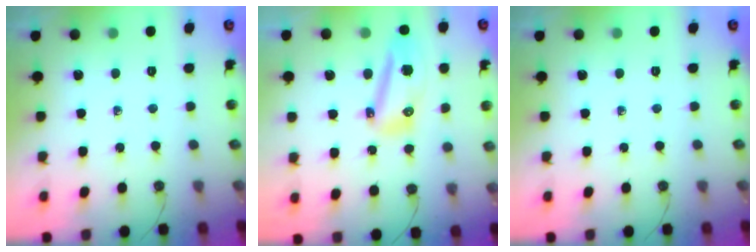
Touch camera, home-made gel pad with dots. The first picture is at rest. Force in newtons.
{"total": 18.9, "press": 14.1, "slide": 12.5}
{"total": 0.0}